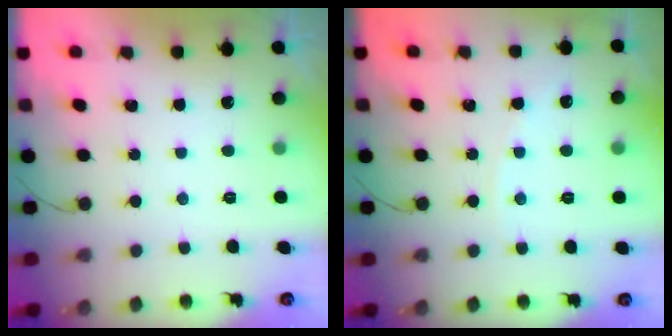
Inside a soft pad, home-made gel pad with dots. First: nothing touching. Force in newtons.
{"total": 2.8, "press": 2.8, "slide": 0.3}